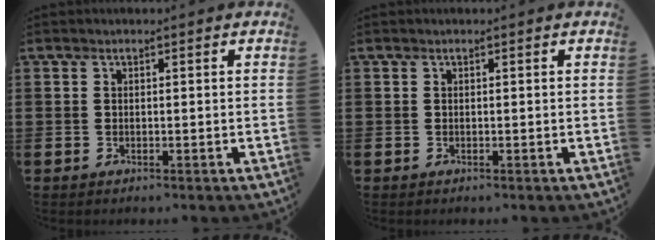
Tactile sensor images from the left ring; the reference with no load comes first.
{"total": 0.0}